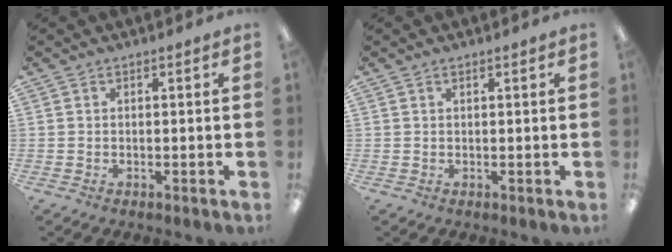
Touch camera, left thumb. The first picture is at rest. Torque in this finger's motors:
{"motor_torque": [-0.25, 0.07, -0.20, 0.03, -0.03]}